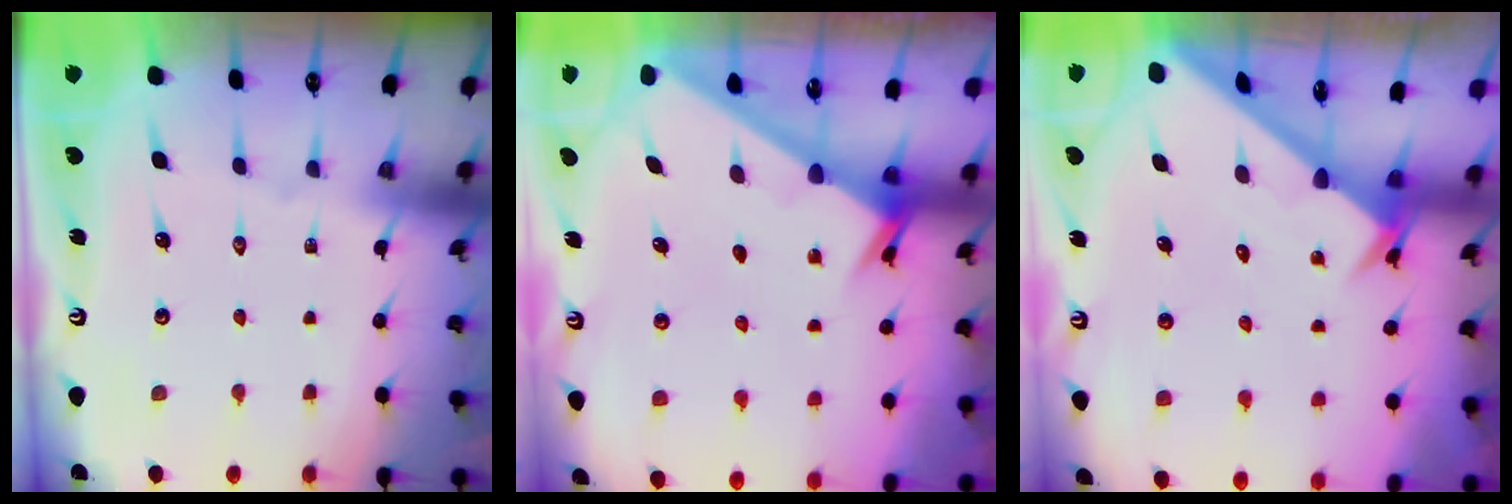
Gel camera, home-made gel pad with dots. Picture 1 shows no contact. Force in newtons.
{"total": 2.4, "press": 2.4, "slide": 0.2}
{"total": 2.6, "press": 2.6, "slide": 0.2}